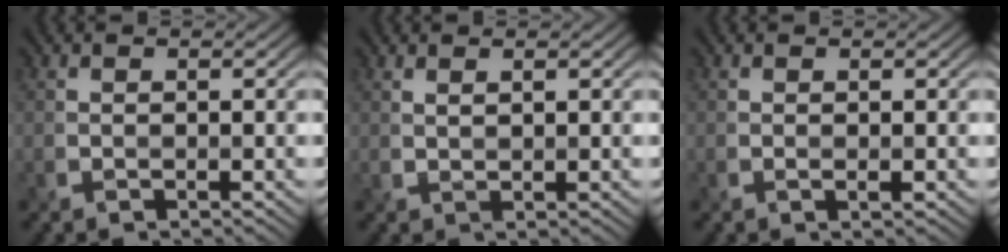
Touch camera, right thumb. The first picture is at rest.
{"total": 0.8, "force": [0.7, 0.1, 0.4], "torque": [-0.010, 0.006, 0.014]}
{"total": 0.6, "force": [0.0, 0.1, 0.6], "torque": [-0.008, 0.000, 0.000]}